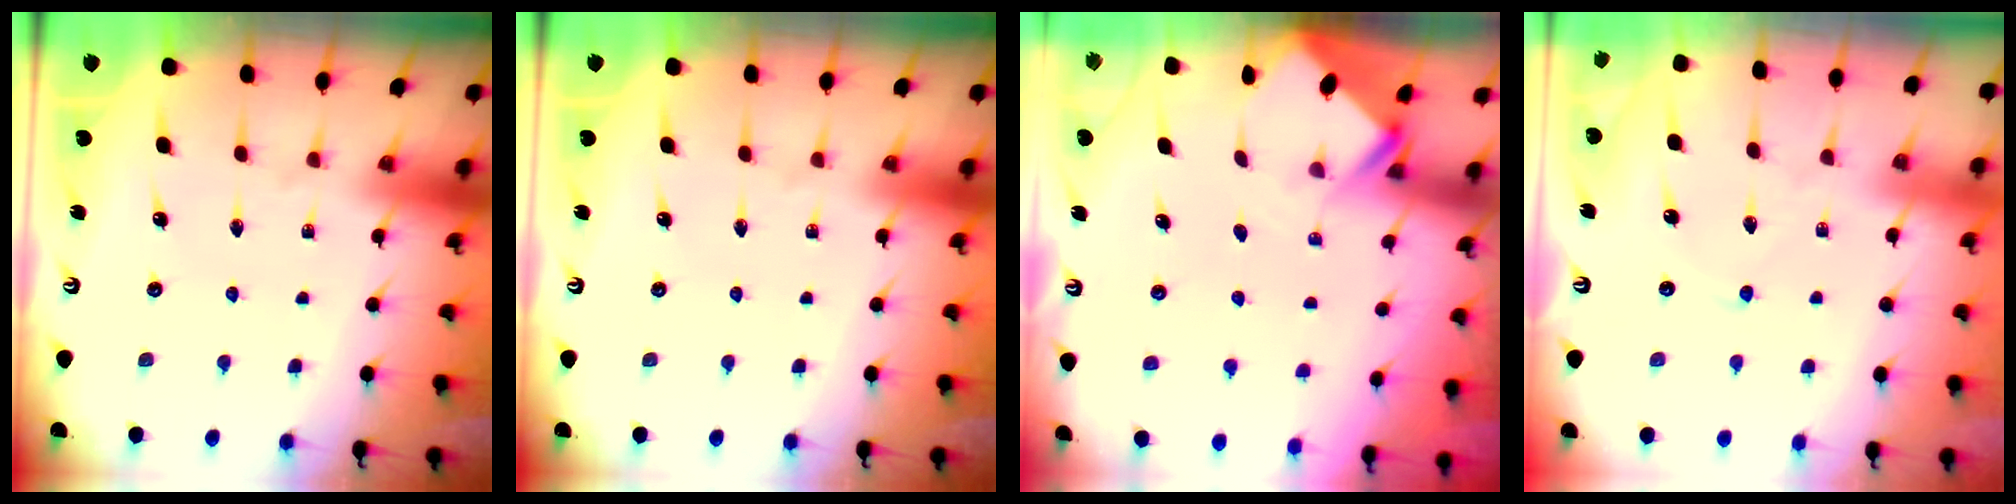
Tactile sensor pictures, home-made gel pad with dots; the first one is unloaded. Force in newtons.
{"total": 0.0}
{"total": 2.7, "press": 2.7, "slide": 0.2}
{"total": 4.0, "press": 4.0, "slide": 0.3}